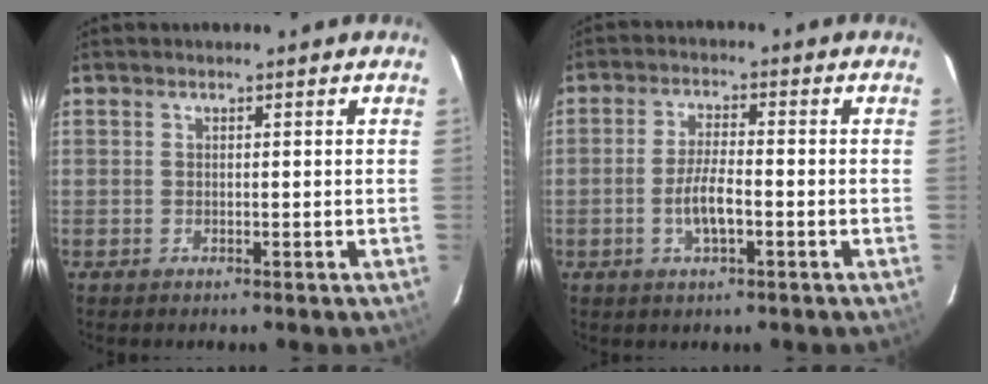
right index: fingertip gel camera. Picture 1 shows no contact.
{"total": 5.6, "force": [-1.9, 1.4, 5.1], "torque": [-0.102, 0.000, -0.036]}